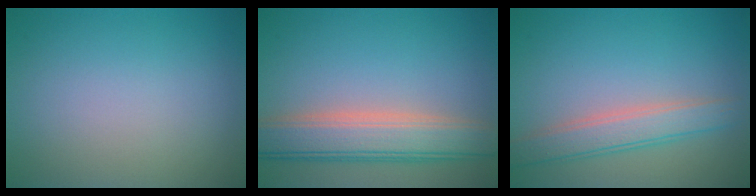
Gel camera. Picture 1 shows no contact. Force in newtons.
{"total": 6.5, "press": 6.5, "slide": 0.6}
{"total": 3.4, "press": 3.4, "slide": 0.2}